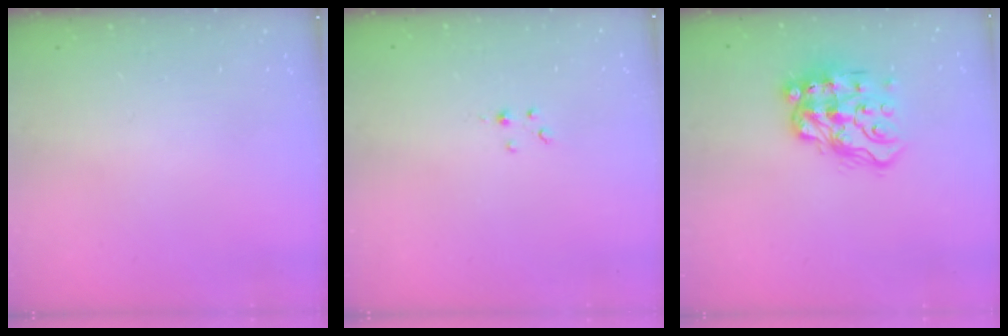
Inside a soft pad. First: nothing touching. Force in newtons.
{"total": 1.0, "press": 1.0, "slide": 0.1}
{"total": 13.6, "press": 13.6, "slide": 1.1}